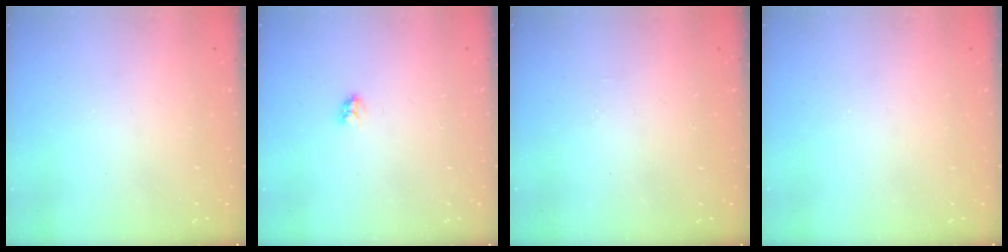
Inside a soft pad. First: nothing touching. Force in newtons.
{"total": 3.0, "press": 3.0, "slide": 0.3}
{"total": 1.2, "press": 1.2, "slide": 0.3}
{"total": 0.0}